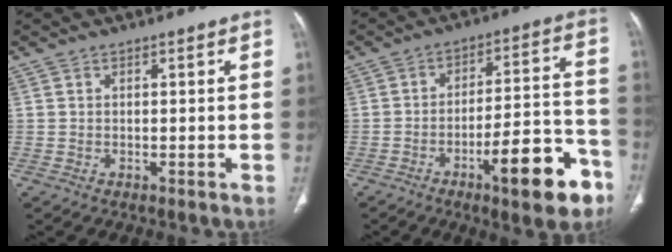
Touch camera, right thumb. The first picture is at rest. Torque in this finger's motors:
{"motor_torque": [2.67, 2.34, 1.21, -1.24, 0.15]}